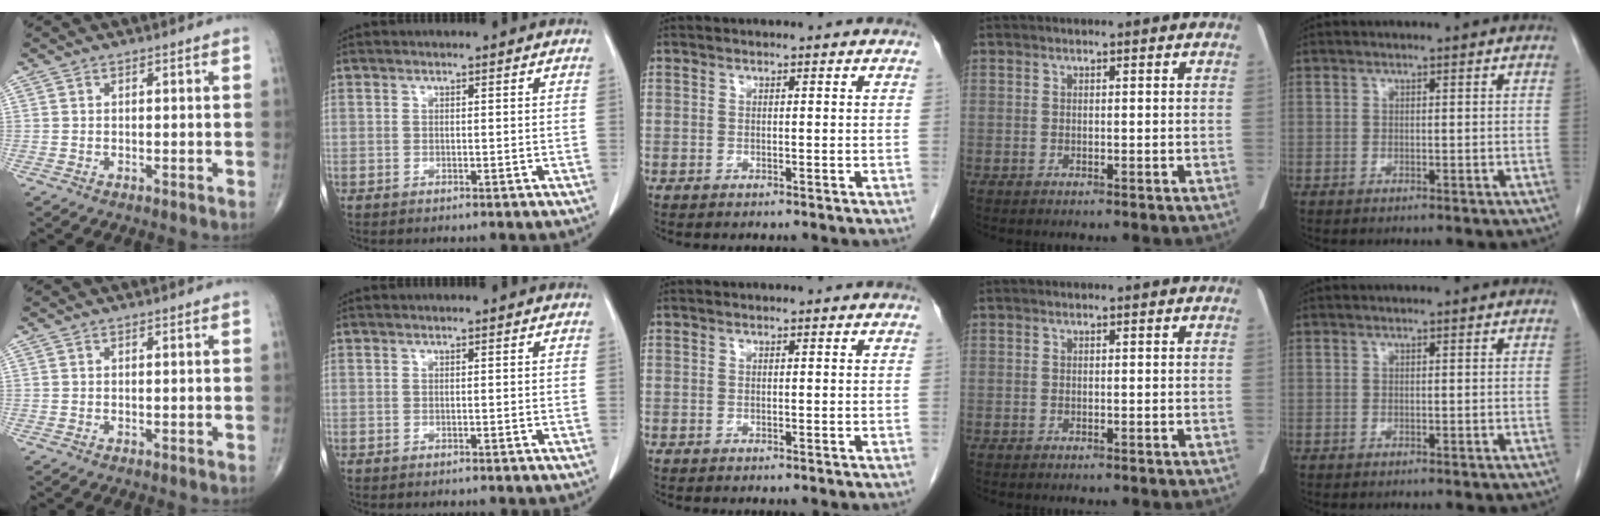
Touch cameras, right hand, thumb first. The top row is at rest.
{}